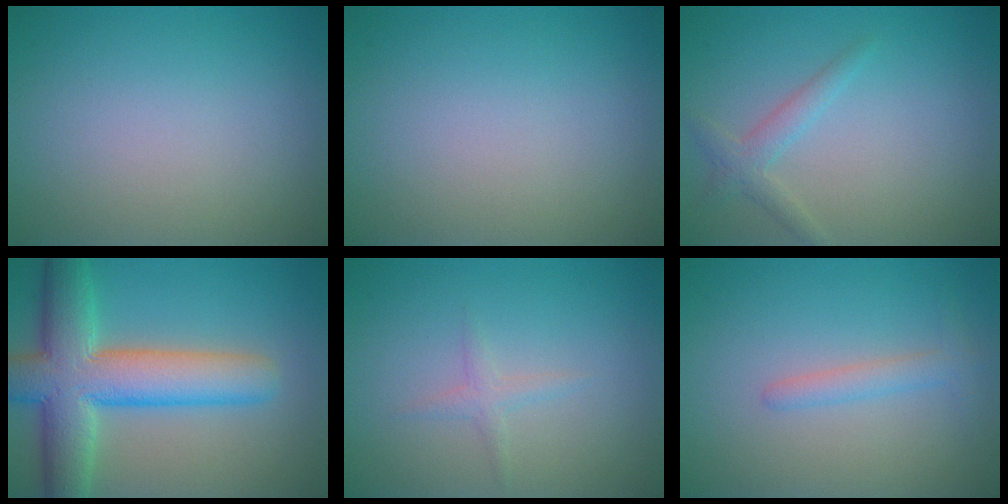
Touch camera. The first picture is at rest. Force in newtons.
{"total": 0.0}
{"total": 1.9, "press": 1.9, "slide": 0.1}
{"total": 10.0, "press": 10.0, "slide": 0.5}
{"total": 1.1, "press": 1.1, "slide": 0.0}
{"total": 1.7, "press": 1.7, "slide": 0.1}